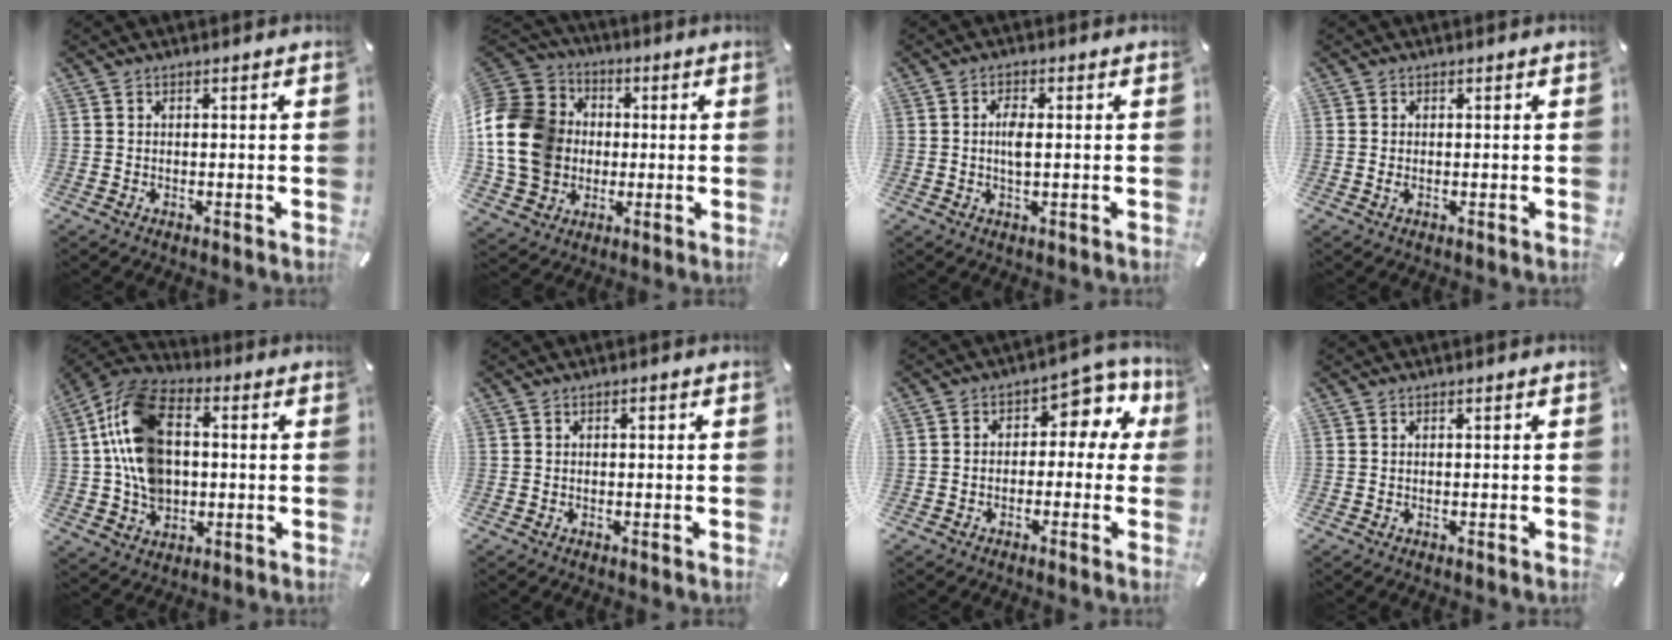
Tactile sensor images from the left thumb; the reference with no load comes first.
{"total": 18.0, "force": [-1.1, 15.6, 9.0], "torque": [-0.190, 0.016, -0.021]}
{"total": 3.7, "force": [0.2, 1.3, 3.4], "torque": [-0.076, -0.001, -0.001]}
{"total": 0.7, "force": [-0.1, 0.6, 0.5], "torque": [-0.008, 0.002, -0.002]}
{"total": 16.7, "force": [0.9, 12.6, 11.0], "torque": [-0.250, 0.015, 0.018]}
{"total": 0.7, "force": [0.2, 0.4, 0.6], "torque": [-0.012, 0.001, 0.003]}
{"total": 8.4, "force": [2.4, 5.2, 6.1], "torque": [-0.085, -0.017, 0.036]}
{"total": 0.0}